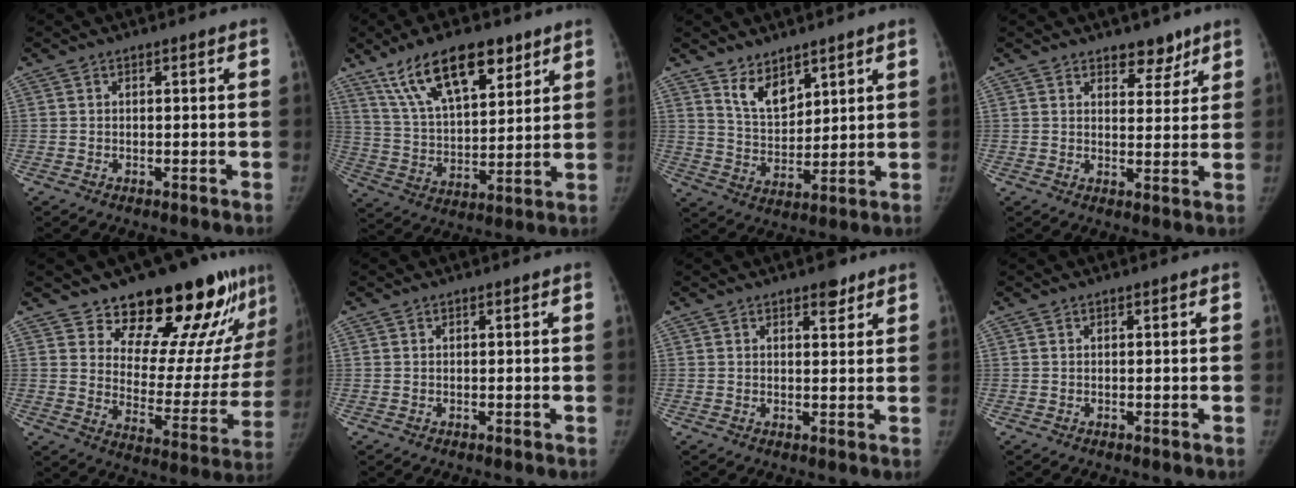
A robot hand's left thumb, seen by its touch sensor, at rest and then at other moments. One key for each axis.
{"total": 17.8, "fx": 11.0, "fy": 7.4, "fz": 11.8, "tx": -0.169, "ty": -0.038, "tz": 0.202}
{"total": 7.4, "fx": 5.1, "fy": 3.7, "fz": 3.8, "tx": -0.043, "ty": -0.046, "tz": 0.102}
{"total": 4.8, "fx": 3.6, "fy": 2.6, "fz": 1.9, "tx": 0.005, "ty": -0.024, "tz": 0.053}
{"total": 22.7, "fx": 16.8, "fy": 9.1, "fz": 12.3, "tx": -0.119, "ty": -0.116, "tz": 0.238}
{"total": 0.0}
{"total": 3.1, "fx": 2.1, "fy": 1.4, "fz": 1.7, "tx": -0.008, "ty": -0.012, "tz": 0.029}
{"total": 0.0}